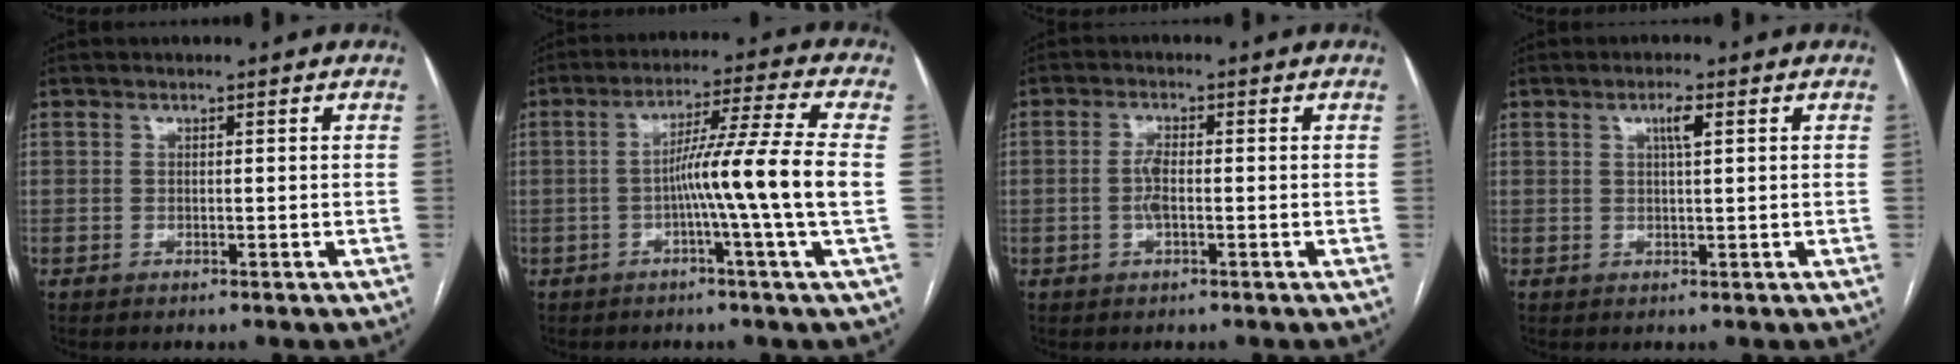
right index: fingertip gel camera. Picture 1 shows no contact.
{"total": 10.7, "force": [-1.6, -2.5, 10.3], "torque": [-0.171, 0.003, -0.030]}
{"total": 2.9, "force": [-0.5, 0.8, 2.7], "torque": [-0.061, 0.000, -0.010]}
{"total": 2.4, "force": [0.9, 0.2, 2.2], "torque": [-0.040, 0.001, 0.016]}